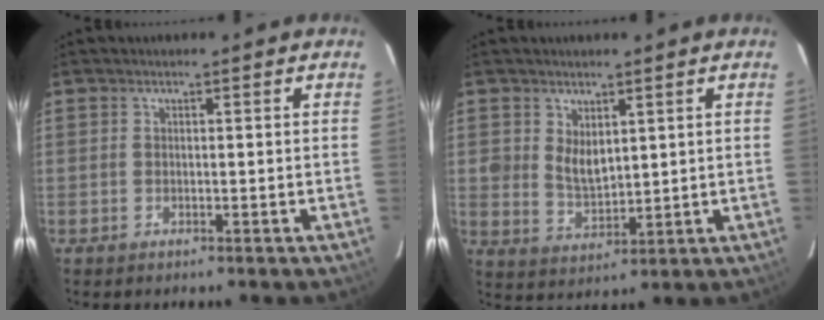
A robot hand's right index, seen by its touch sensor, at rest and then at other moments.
{"total": 5.2, "force": [2.3, 3.5, 3.1], "torque": [-0.054, -0.006, 0.050]}